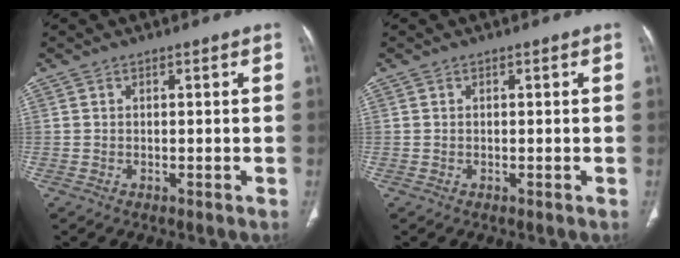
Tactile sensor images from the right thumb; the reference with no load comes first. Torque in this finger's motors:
{"motor_torque": [-0.24, 0.00, 0.28, 0.02, -0.02]}